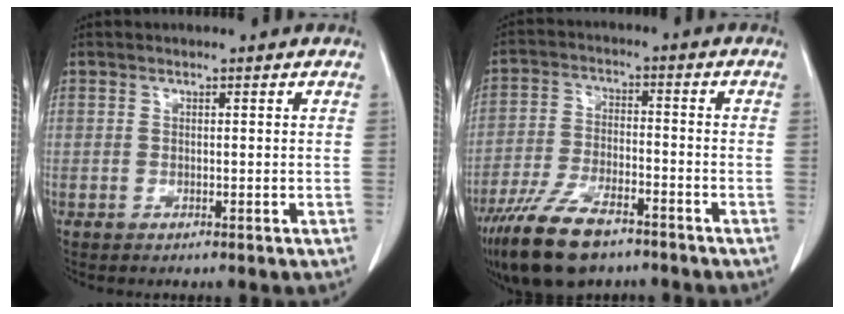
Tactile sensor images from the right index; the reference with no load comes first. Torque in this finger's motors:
{"motor_torque": [0.80, -0.85, 0.70, 0.18]}